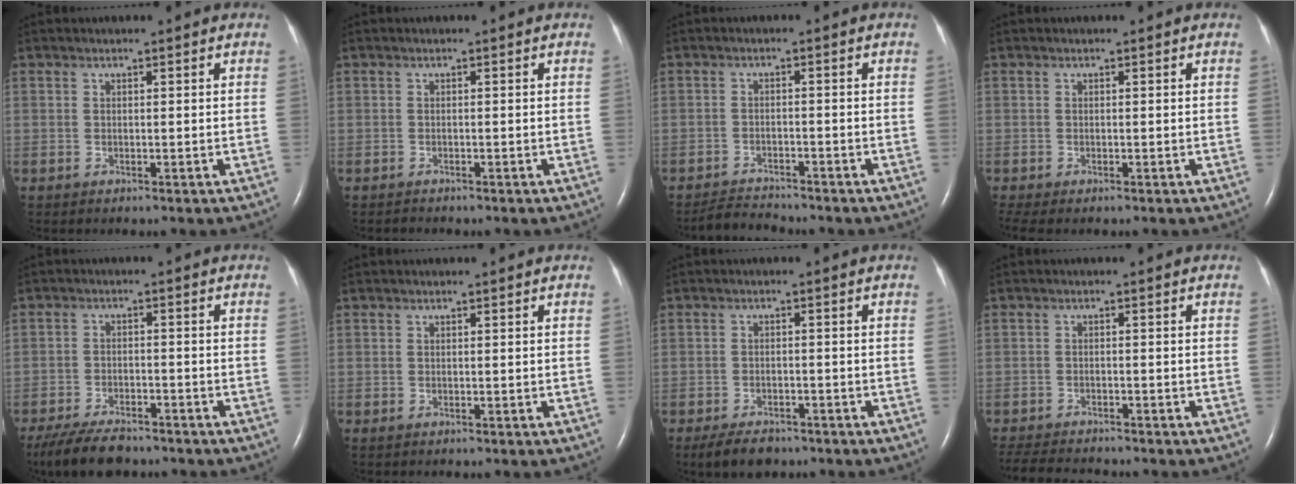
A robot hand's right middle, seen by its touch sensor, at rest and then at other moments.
{"total": 0.5, "force": [-0.5, 0.0, -0.1], "torque": [-0.008, -0.003, -0.010]}
{"total": 3.3, "force": [-3.3, 0.0, -0.1], "torque": [-0.005, -0.018, -0.057]}
{"total": 1.4, "force": [-1.1, 0.2, 0.8], "torque": [-0.015, -0.007, -0.018]}
{"total": 9.0, "force": [-7.5, 2.9, 4.2], "torque": [-0.078, -0.017, -0.124]}
{"total": 0.0}
{"total": 5.0, "force": [-3.8, 2.3, 2.2], "torque": [-0.044, -0.005, -0.058]}
{"total": 7.9, "force": [-7.3, 1.2, 2.7], "torque": [-0.044, -0.012, -0.113]}